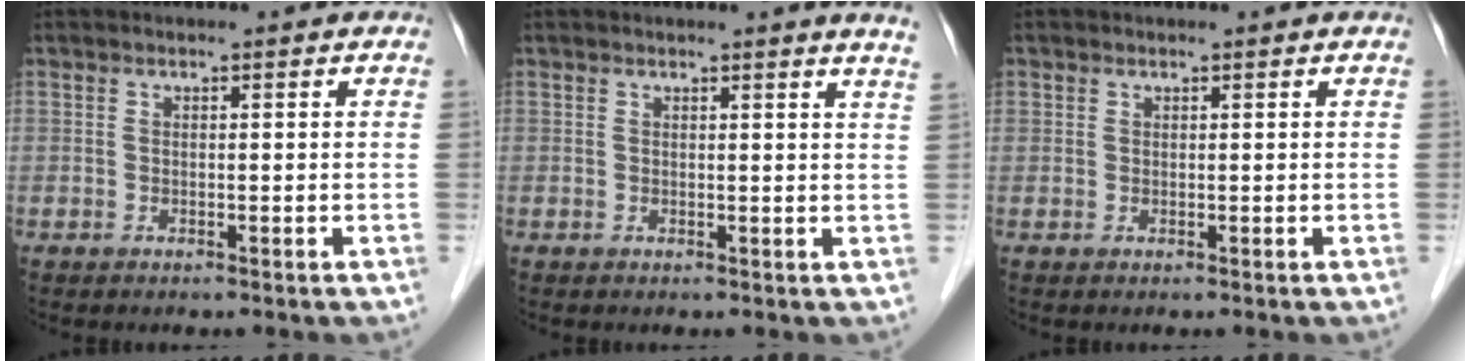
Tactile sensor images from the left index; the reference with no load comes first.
{"total": 3.1, "force": [2.7, -0.7, 1.3], "torque": [-0.019, -0.015, 0.016]}
{"total": 0.0}